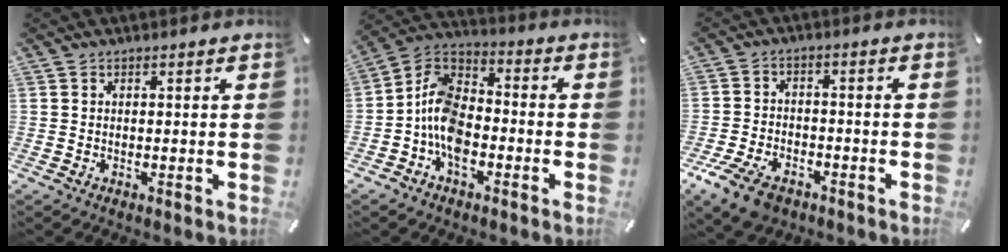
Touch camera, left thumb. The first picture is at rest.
{"total": 11.0, "force": [-5.2, 7.1, 6.6], "torque": [-0.144, 0.020, -0.101]}
{"total": 8.7, "force": [-5.2, 5.2, 4.6], "torque": [-0.103, 0.021, -0.096]}